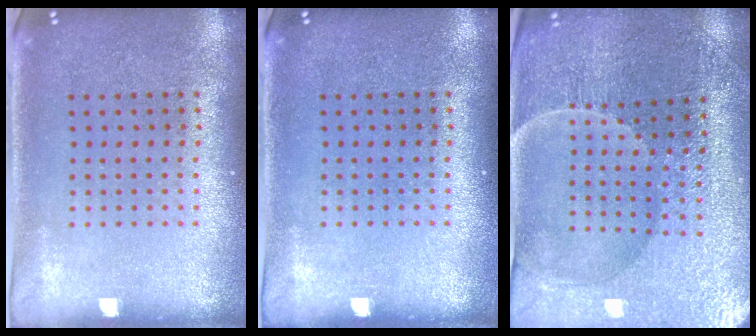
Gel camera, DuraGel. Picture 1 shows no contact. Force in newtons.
{"total": 0.0}
{"total": 3.5, "press": 3.5, "slide": 0.2}